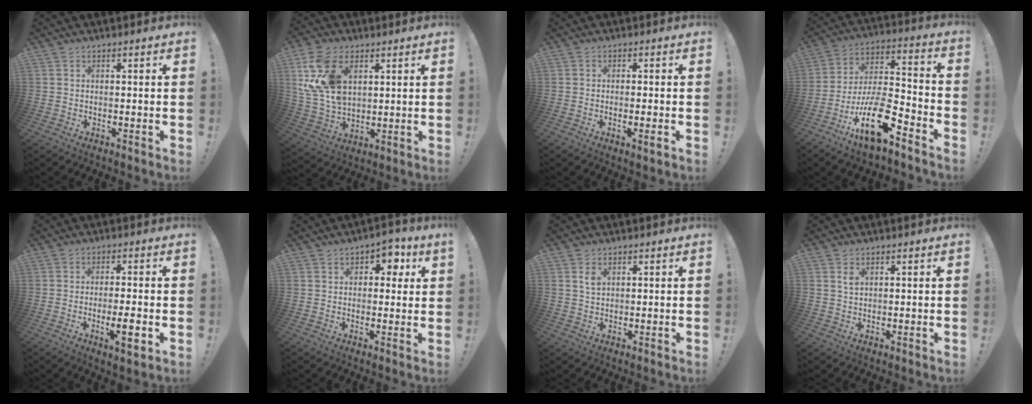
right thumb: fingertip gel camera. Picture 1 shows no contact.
{"total": 16.4, "force": [6.0, 10.8, 10.9], "torque": [-0.222, -0.019, 0.116]}
{"total": 2.7, "force": [-1.0, 0.0, 2.5], "torque": [-0.034, -0.006, -0.018]}
{"total": 19.0, "force": [-10.8, 6.8, 14.2], "torque": [-0.271, 0.066, -0.175]}
{"total": 6.8, "force": [-2.3, 1.0, 6.3], "torque": [-0.087, -0.007, -0.041]}
{"total": 5.2, "force": [2.3, 3.3, 3.2], "torque": [-0.031, -0.007, 0.035]}
{"total": 2.5, "force": [1.1, 1.6, 1.5], "torque": [-0.009, -0.007, 0.015]}
{"total": 1.9, "force": [0.9, 1.2, 1.1], "torque": [-0.007, -0.005, 0.014]}